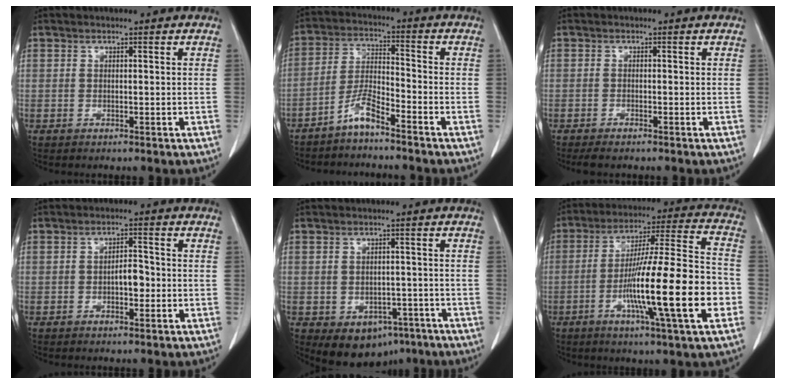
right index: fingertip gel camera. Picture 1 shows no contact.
{"total": 5.3, "force": [-4.2, 0.4, 3.1], "torque": [-0.071, -0.005, -0.087]}
{"total": 2.4, "force": [-2.0, 0.3, 1.3], "torque": [-0.020, -0.005, -0.031]}
{"total": 3.2, "force": [-0.8, 1.3, 2.8], "torque": [-0.042, 0.006, -0.011]}
{"total": 7.7, "force": [-4.2, 5.5, 3.3], "torque": [-0.037, 0.011, -0.047]}
{"total": 20.3, "force": [-5.9, 0.5, 19.4], "torque": [-0.309, -0.006, -0.099]}